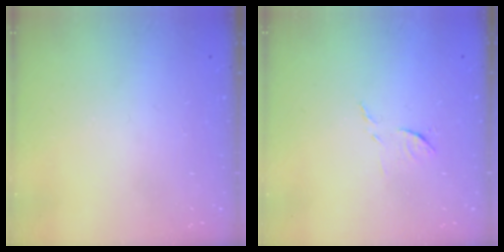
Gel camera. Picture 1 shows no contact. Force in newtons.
{"total": 6.7, "press": 6.7, "slide": 0.3}